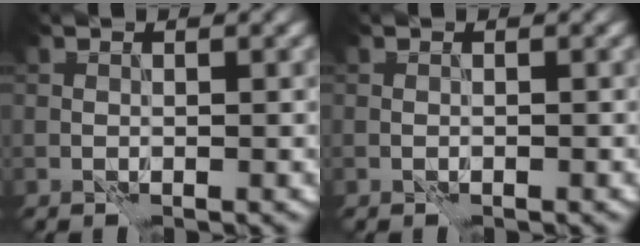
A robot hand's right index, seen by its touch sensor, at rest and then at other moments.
{"total": 0.0}